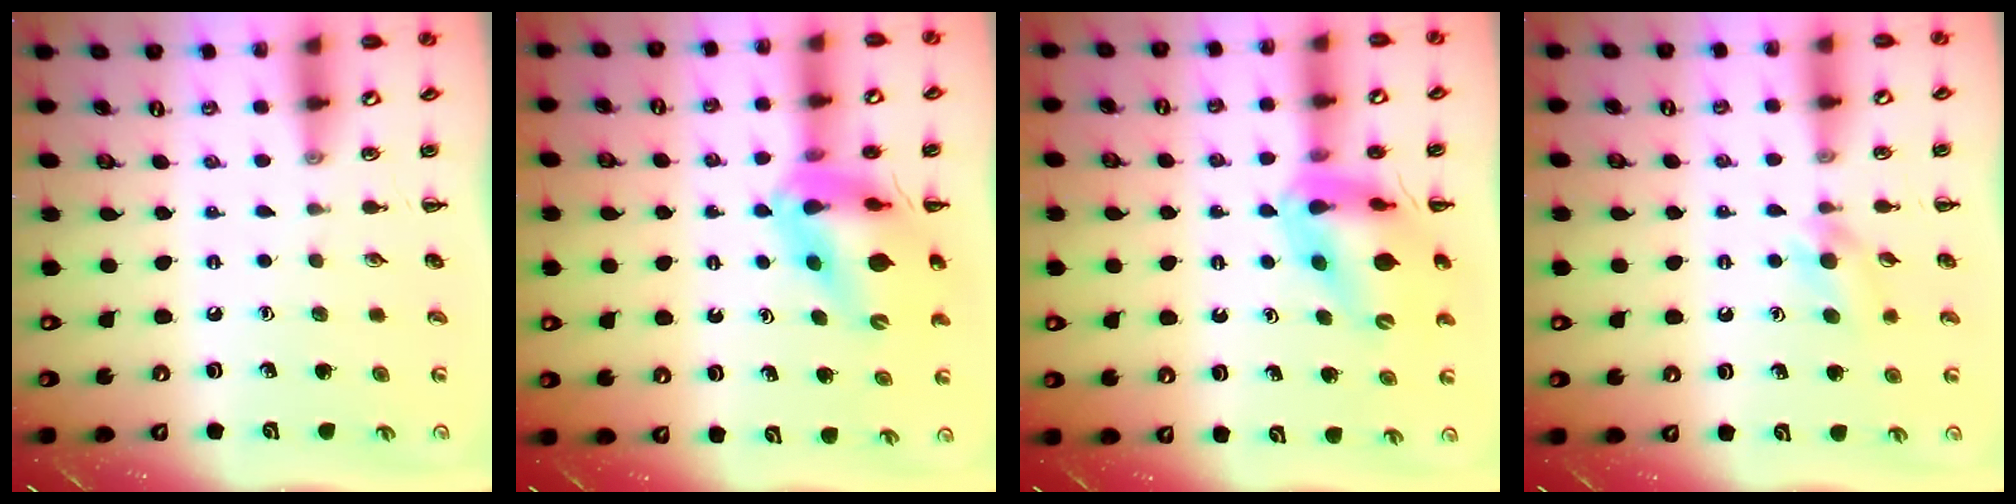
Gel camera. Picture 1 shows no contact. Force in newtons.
{"total": 13.4, "press": 12.8, "slide": 4.0}
{"total": 13.7, "press": 13.2, "slide": 3.7}
{"total": 5.5, "press": 5.0, "slide": 2.2}